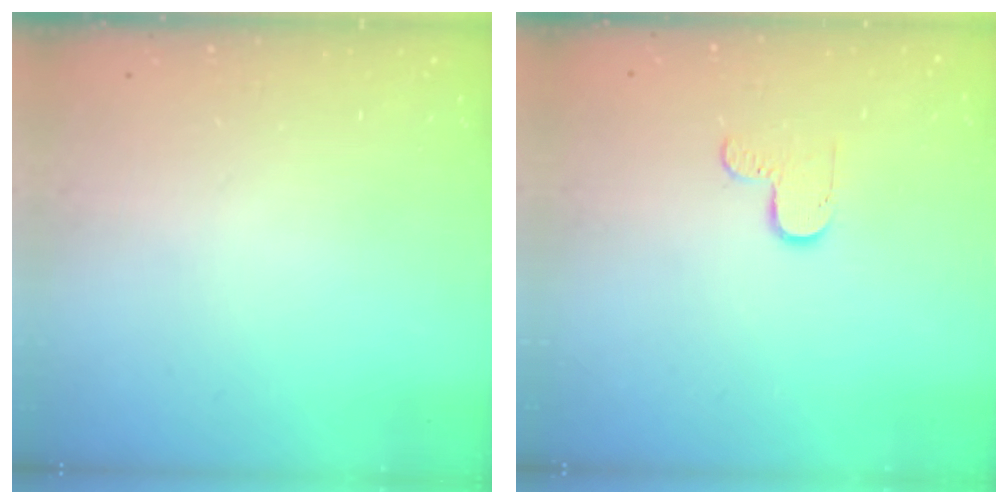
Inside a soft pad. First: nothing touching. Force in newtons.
{"total": 4.7, "press": 4.7, "slide": 0.4}